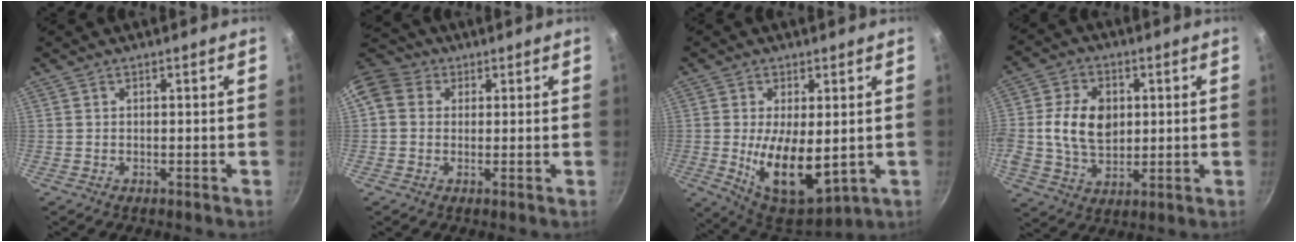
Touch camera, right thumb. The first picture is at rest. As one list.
[{"total": 9.3, "force": [2.2, 7.9, 4.5], "torque": [-0.075, 0.017, 0.023]}, {"total": 14.1, "force": [-0.9, 6.8, 12.3], "torque": [-0.189, -0.022, 0.004]}, {"total": 11.7, "force": [1.2, 8.3, 8.2], "torque": [-0.130, -0.002, 0.019]}]